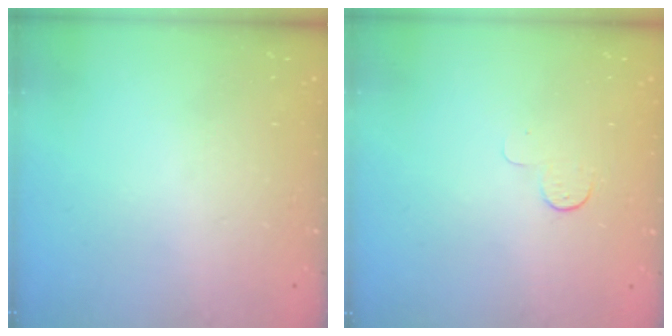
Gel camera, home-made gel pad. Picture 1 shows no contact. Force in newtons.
{"total": 3.9, "press": 3.8, "slide": 0.4}